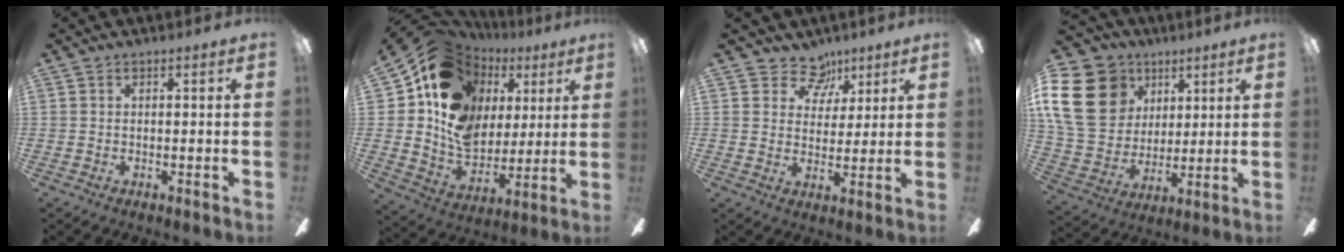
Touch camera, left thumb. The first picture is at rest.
{"total": 19.0, "force": [6.8, 15.1, 9.3], "torque": [-0.204, -0.047, 0.128]}
{"total": 8.9, "force": [5.5, 6.4, 2.8], "torque": [-0.042, -0.027, 0.102]}
{"total": 21.4, "force": [7.6, 17.0, 10.6], "torque": [-0.225, -0.017, 0.147]}